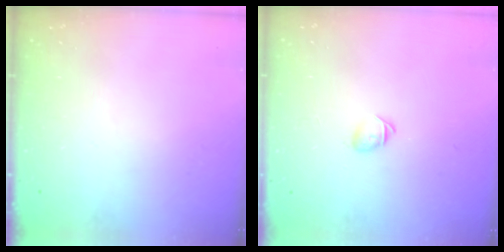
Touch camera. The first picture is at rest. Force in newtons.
{"total": 4.2, "press": 4.0, "slide": 1.0}